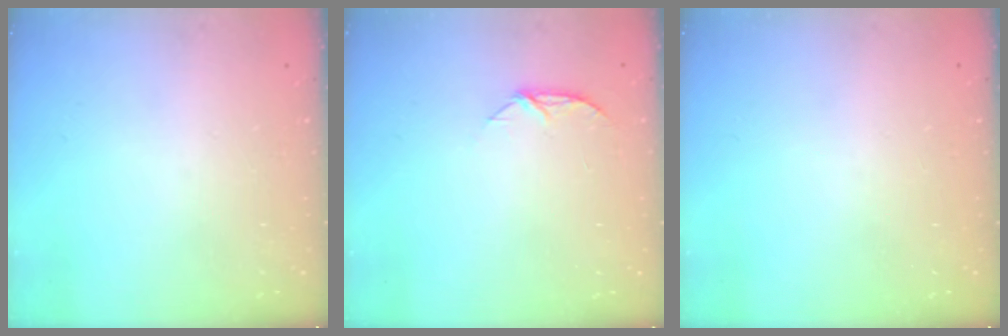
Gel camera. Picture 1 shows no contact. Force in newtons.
{"total": 5.8, "press": 5.7, "slide": 0.6}
{"total": 0.0}